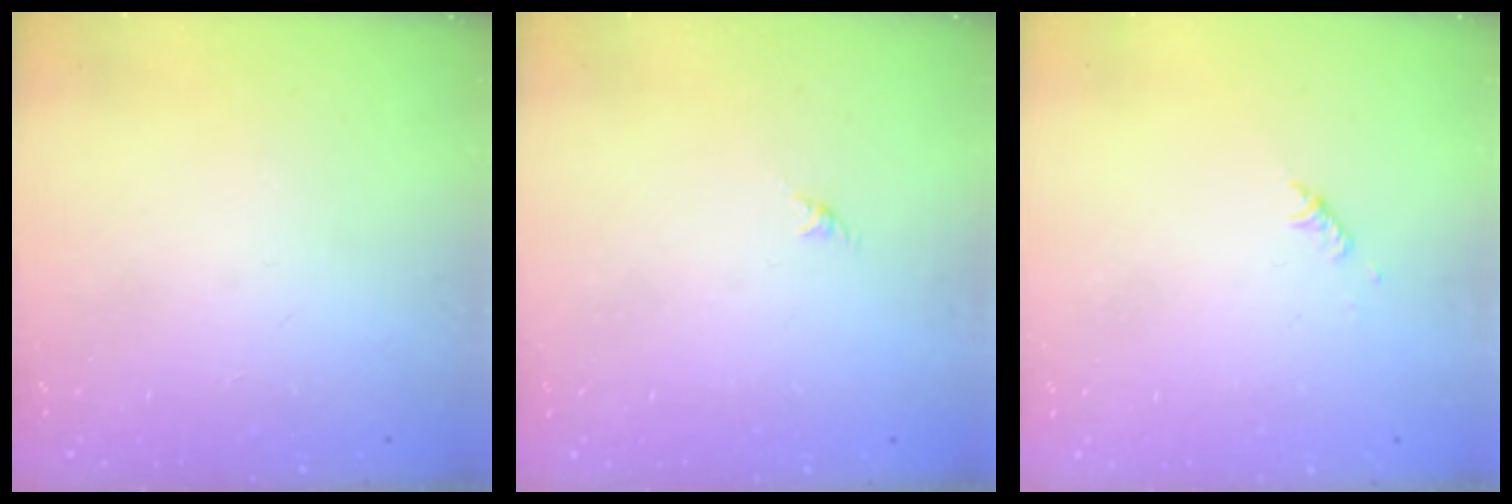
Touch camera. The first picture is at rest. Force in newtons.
{"total": 0.0}
{"total": 2.8, "press": 2.7, "slide": 0.6}